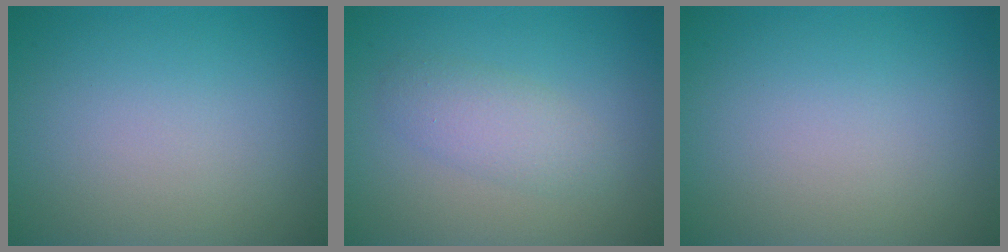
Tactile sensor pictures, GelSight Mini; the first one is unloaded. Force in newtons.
{"total": 2.4, "press": 2.4, "slide": 0.1}
{"total": 0.0}